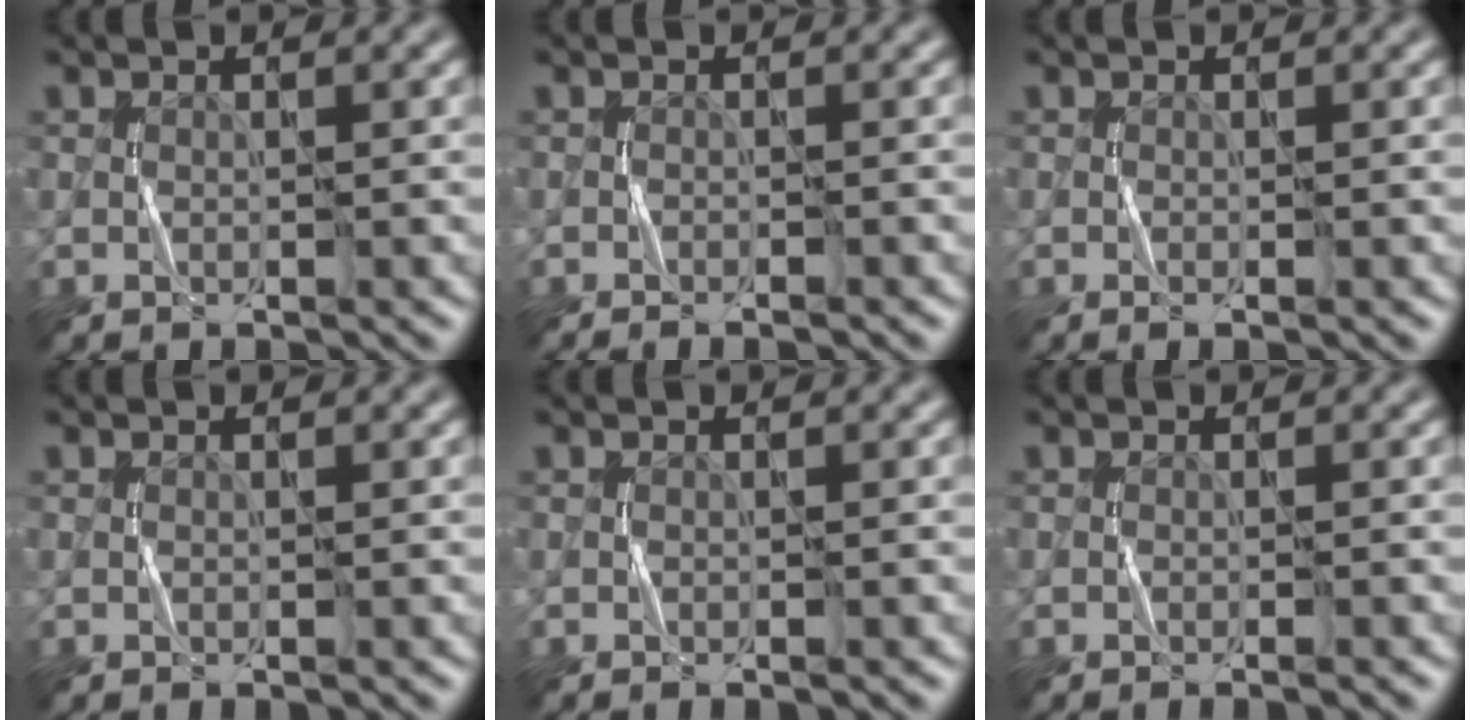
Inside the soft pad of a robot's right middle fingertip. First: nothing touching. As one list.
[{"total": 1.4, "force": [-1.2, 0.1, 0.5], "torque": [-0.010, 0.000, -0.020]}, {"total": 0.6, "force": [-0.2, 0.1, 0.6], "torque": [-0.008, -0.004, -0.004]}, {"total": 0.0}, {"total": 0.0}, {"total": 0.7, "force": [-0.4, 0.2, 0.6], "torque": [-0.005, -0.001, -0.011]}]